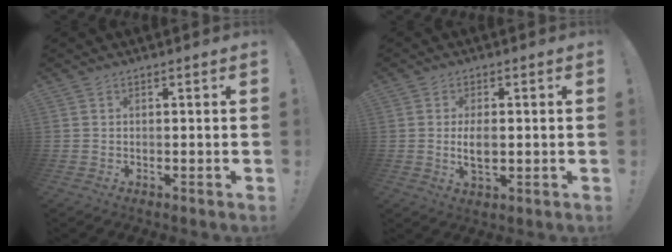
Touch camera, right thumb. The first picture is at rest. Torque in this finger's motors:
{"motor_torque": [0.69, 1.16, 0.64, -0.54, 0.00]}